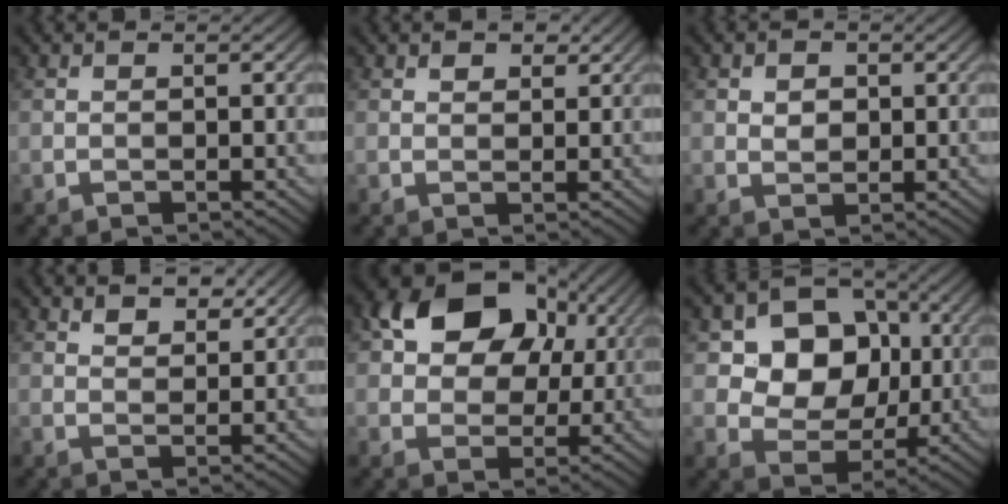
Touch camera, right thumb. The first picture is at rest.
{"total": 1.8, "force": [1.2, 1.0, 0.8], "torque": [-0.012, -0.001, 0.022]}
{"total": 1.9, "force": [0.5, 1.5, 1.1], "torque": [-0.022, -0.003, 0.007]}
{"total": 3.4, "force": [2.6, 1.5, 1.6], "torque": [-0.026, -0.007, 0.054]}
{"total": 12.9, "force": [4.9, 9.2, 7.6], "torque": [-0.147, 0.031, 0.079]}
{"total": 10.0, "force": [2.0, 8.1, 5.4], "torque": [-0.108, 0.000, 0.022]}